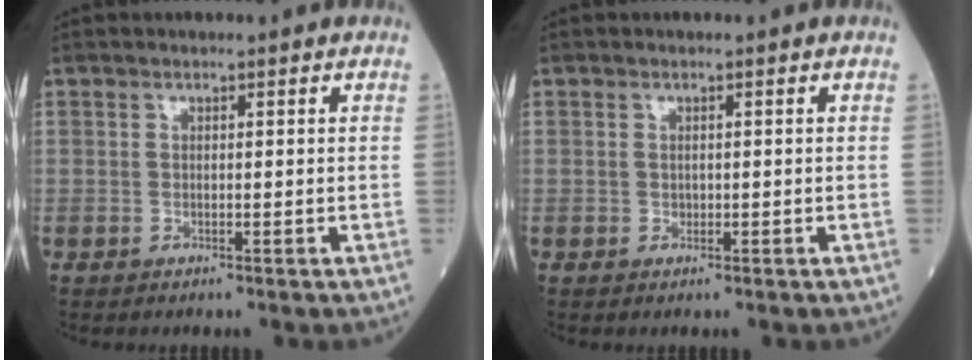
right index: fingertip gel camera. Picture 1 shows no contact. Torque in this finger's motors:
{"motor_torque": [0.08, -0.08, 0.06, 0.01]}